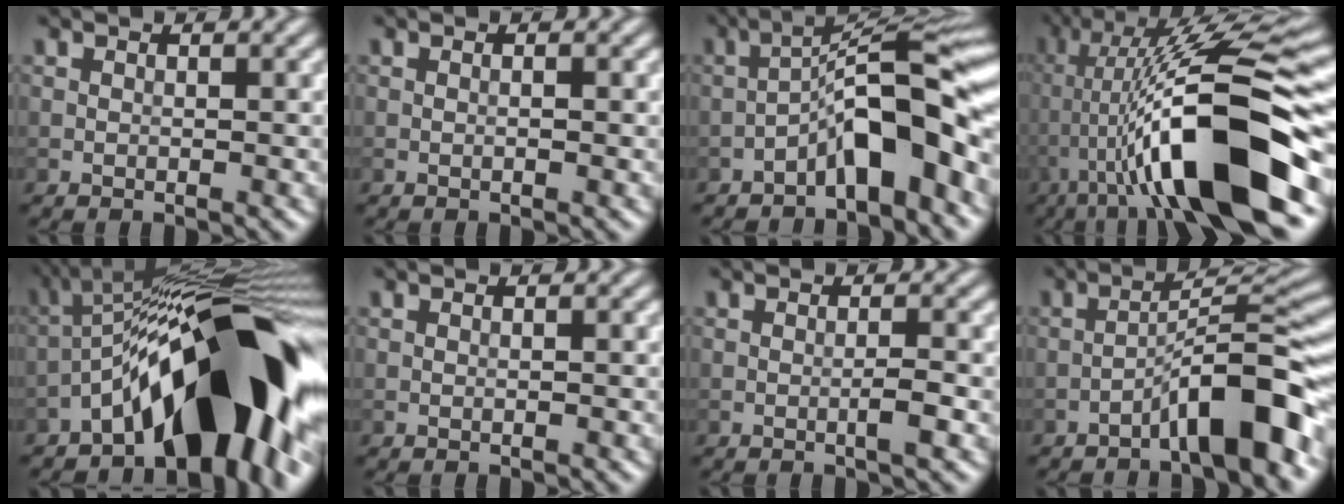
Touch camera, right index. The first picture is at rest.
{"total": 0.8, "force": [0.1, 0.3, 0.7], "torque": [-0.001, -0.006, -0.001]}
{"total": 8.5, "force": [-3.5, 2.1, 7.5], "torque": [-0.115, 0.028, -0.063]}
{"total": 14.3, "force": [-4.0, 2.7, 13.4], "torque": [-0.212, 0.026, -0.064]}
{"total": 14.9, "force": [-6.0, 5.0, 12.6], "torque": [-0.175, 0.025, -0.108]}
{"total": 0.0}
{"total": 1.4, "force": [-0.4, 0.0, 1.4], "torque": [-0.025, 0.001, -0.008]}
{"total": 7.3, "force": [-4.1, 1.2, 5.9], "torque": [-0.092, 0.027, -0.069]}